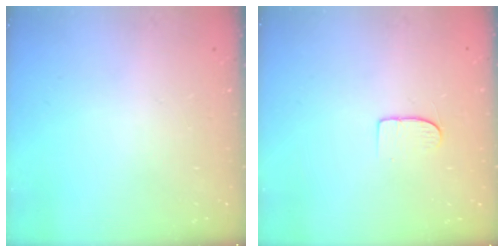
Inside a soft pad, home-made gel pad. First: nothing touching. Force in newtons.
{"total": 5.4, "press": 5.4, "slide": 0.4}